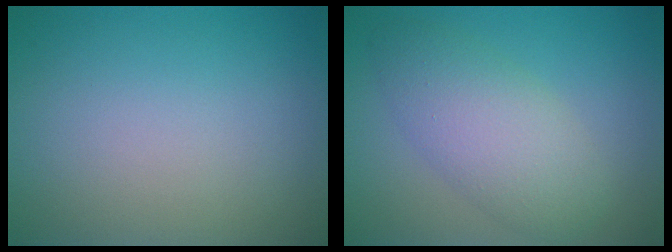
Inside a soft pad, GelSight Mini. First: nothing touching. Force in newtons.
{"total": 5.0, "press": 5.0, "slide": 0.1}